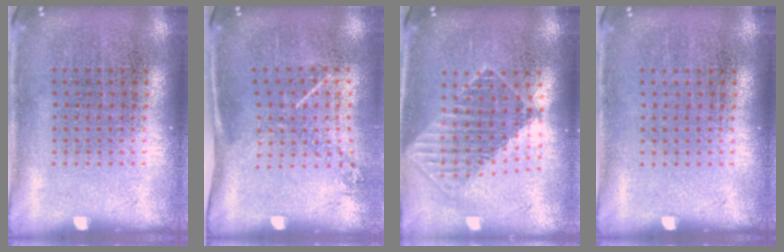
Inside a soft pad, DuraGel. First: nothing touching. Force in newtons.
{"total": 1.3, "press": 0.9, "slide": 0.9}
{"total": 1.7, "press": 1.4, "slide": 1.0}
{"total": 0.0}